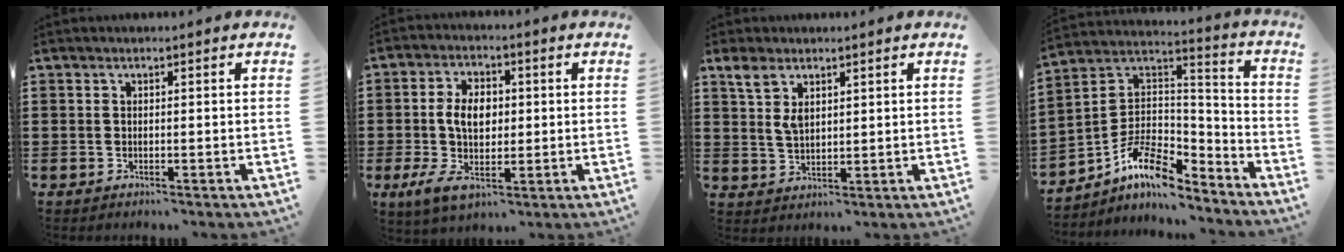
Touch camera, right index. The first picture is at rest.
{"total": 8.2, "force": [0.1, 5.3, 6.3], "torque": [-0.134, 0.007, -0.002]}
{"total": 4.5, "force": [2.4, 2.3, 3.0], "torque": [-0.068, 0.007, 0.043]}
{"total": 9.9, "force": [-6.4, 4.5, 6.0], "torque": [-0.129, 0.006, -0.126]}